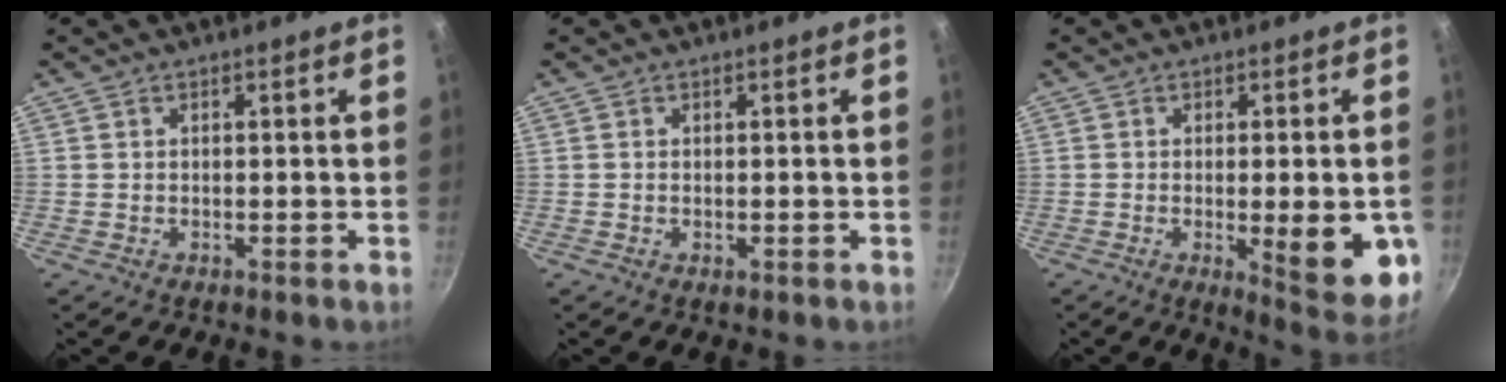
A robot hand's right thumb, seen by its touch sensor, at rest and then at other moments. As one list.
[{"total": 0.8, "force": [-0.2, 0.4, 0.7], "torque": [-0.010, 0.000, -0.003]}, {"total": 13.0, "force": [-2.6, 3.7, 12.2], "torque": [-0.138, -0.005, -0.027]}]